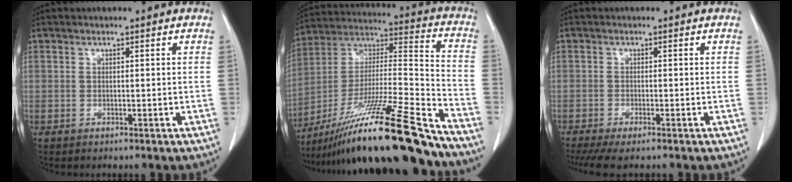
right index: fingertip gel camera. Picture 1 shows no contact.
{"total": 26.8, "force": [-21.1, 0.0, 16.6], "torque": [-0.266, -0.023, -0.366]}
{"total": 5.1, "force": [-4.0, 0.7, 3.0], "torque": [-0.045, -0.011, -0.067]}